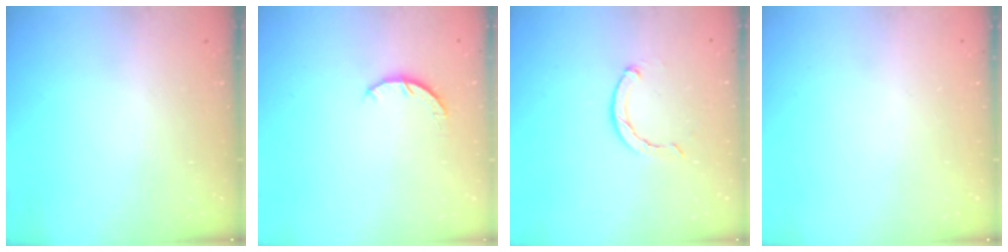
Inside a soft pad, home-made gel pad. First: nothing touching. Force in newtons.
{"total": 3.0, "press": 3.0, "slide": 0.4}
{"total": 1.9, "press": 1.9, "slide": 0.3}
{"total": 0.0}